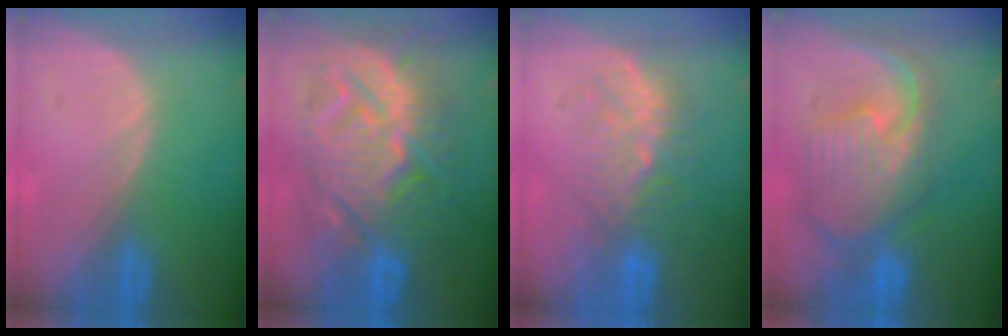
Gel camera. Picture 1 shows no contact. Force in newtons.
{"total": 14.0, "press": 13.9, "slide": 1.4}
{"total": 6.7, "press": 6.5, "slide": 1.7}
{"total": 11.6, "press": 10.1, "slide": 5.8}